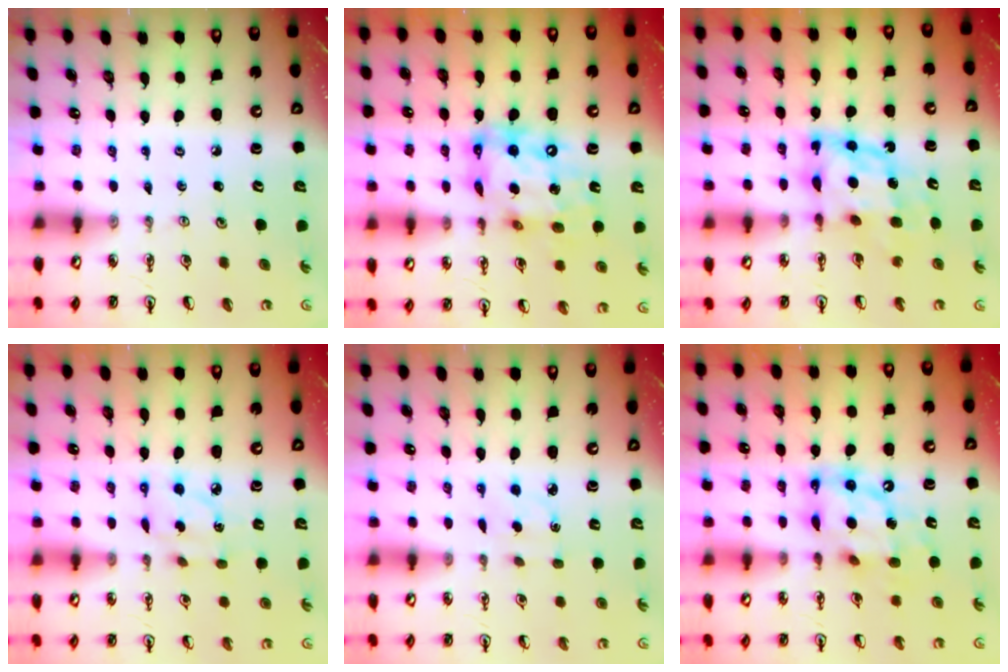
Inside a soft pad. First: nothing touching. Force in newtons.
{"total": 15.4, "press": 15.4, "slide": 1.2}
{"total": 9.8, "press": 9.8, "slide": 0.8}
{"total": 4.9, "press": 4.9, "slide": 0.2}
{"total": 1.6, "press": 1.5, "slide": 0.5}
{"total": 13.3, "press": 13.3, "slide": 1.1}